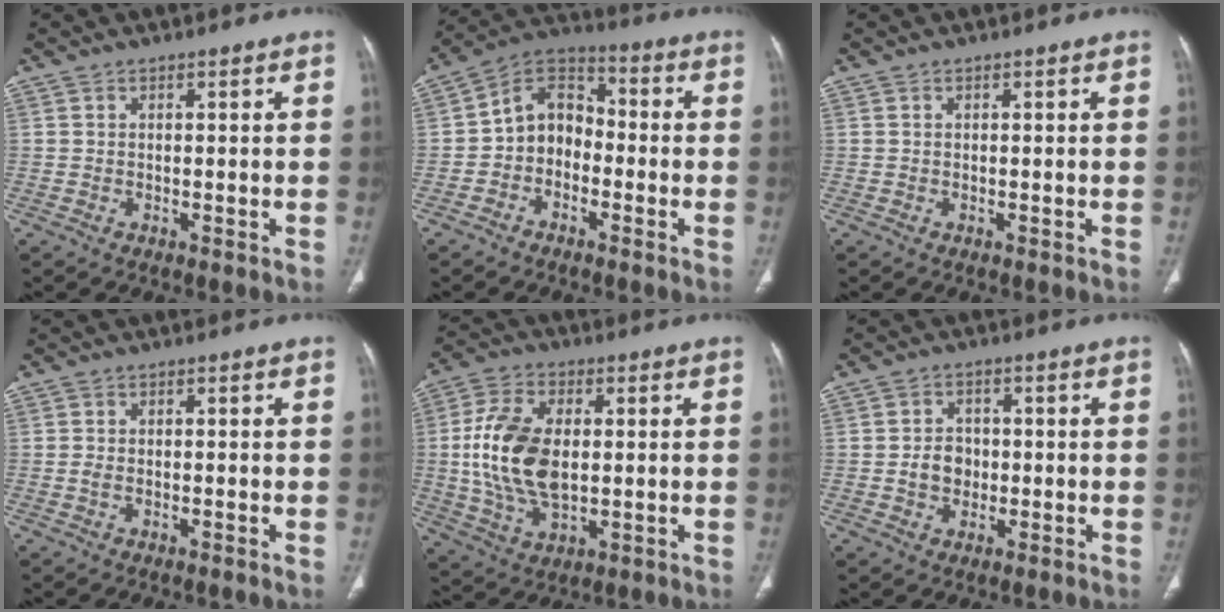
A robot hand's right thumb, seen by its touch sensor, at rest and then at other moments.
{"total": 9.1, "force": [-2.0, 7.1, 5.2], "torque": [-0.056, 0.040, -0.056]}
{"total": 0.0}
{"total": 0.9, "force": [-0.2, 0.6, 0.7], "torque": [-0.016, 0.000, -0.004]}
{"total": 15.2, "force": [0.5, 8.9, 12.3], "torque": [-0.241, 0.000, 0.013]}
{"total": 4.5, "force": [-0.5, 3.9, 2.1], "torque": [-0.017, 0.012, -0.011]}